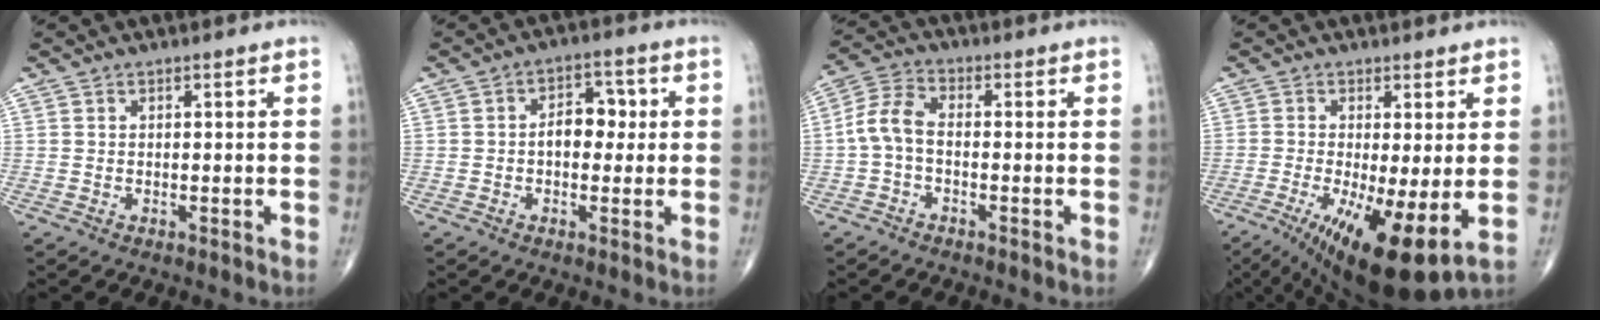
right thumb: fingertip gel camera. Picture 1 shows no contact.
{"total": 6.0, "force": [0.1, 4.0, 4.5], "torque": [-0.040, 0.016, -0.005]}
{"total": 6.0, "force": [-1.1, 3.2, 4.9], "torque": [-0.107, 0.022, -0.034]}
{"total": 14.2, "force": [-3.6, 3.8, 13.2], "torque": [-0.224, -0.024, -0.046]}